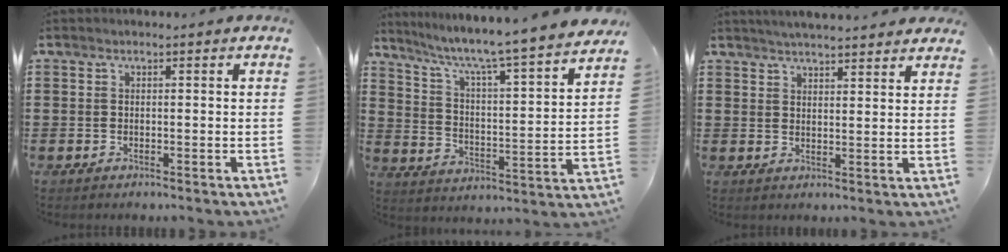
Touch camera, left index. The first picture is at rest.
{"total": 5.3, "force": [4.5, -0.5, 2.8], "torque": [-0.077, -0.052, 0.063]}
{"total": 3.6, "force": [3.5, -0.2, 0.7], "torque": [-0.023, -0.011, 0.063]}